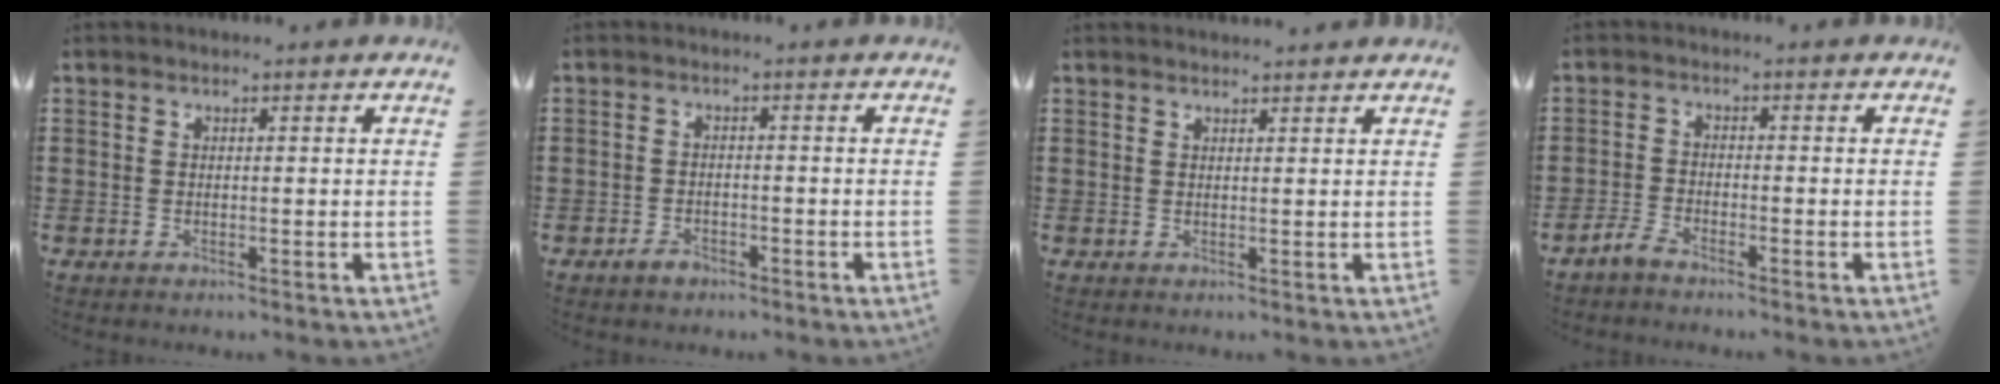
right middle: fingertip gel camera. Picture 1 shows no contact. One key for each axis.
{"total": 1.9, "fx": -1.5, "fy": 1.0, "fz": 0.6, "tx": -0.014, "ty": 0.001, "tz": -0.032}
{"total": 1.2, "fx": 1.2, "fy": -0.1, "fz": 0.3, "tx": 0.001, "ty": -0.004, "tz": 0.021}
{"total": 2.8, "fx": -2.5, "fy": 0.6, "fz": 1.2, "tx": -0.035, "ty": 0.004, "tz": -0.056}